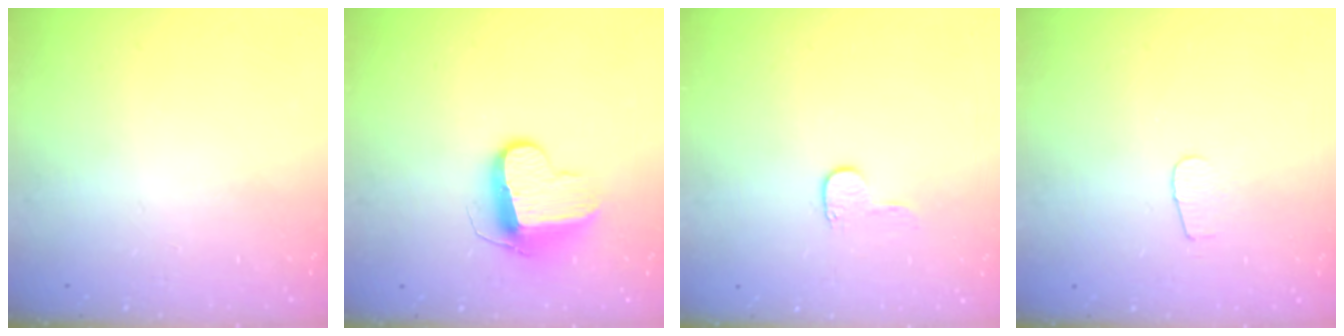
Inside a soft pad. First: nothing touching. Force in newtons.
{"total": 10.1, "press": 10.1, "slide": 0.3}
{"total": 4.7, "press": 4.7, "slide": 0.5}
{"total": 3.1, "press": 3.1, "slide": 0.3}